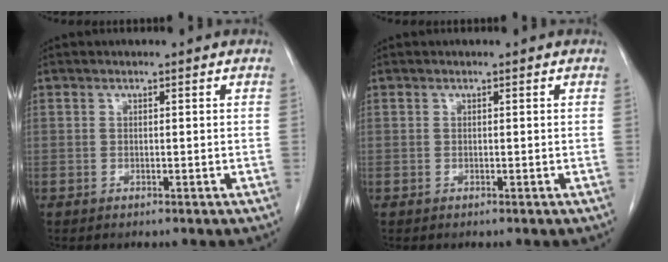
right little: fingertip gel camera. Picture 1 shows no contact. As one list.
[{"total": 0.0}]